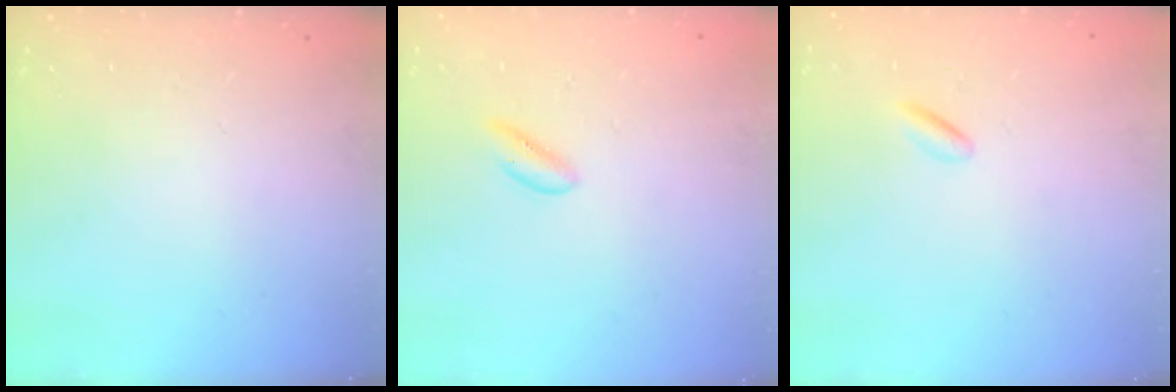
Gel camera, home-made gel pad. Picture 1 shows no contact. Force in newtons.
{"total": 0.7, "press": 0.6, "slide": 0.4}
{"total": 0.8, "press": 0.6, "slide": 0.5}